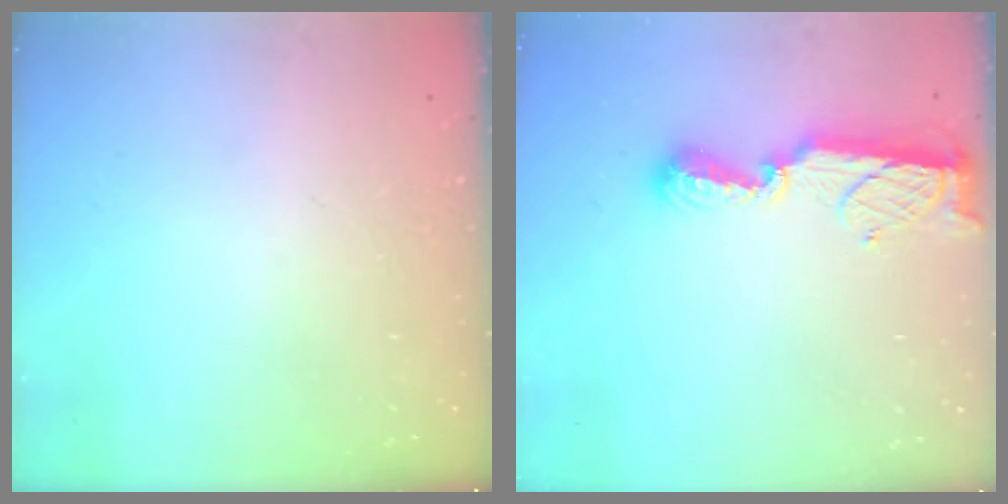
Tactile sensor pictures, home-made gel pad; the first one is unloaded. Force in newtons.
{"total": 8.5, "press": 8.4, "slide": 0.2}